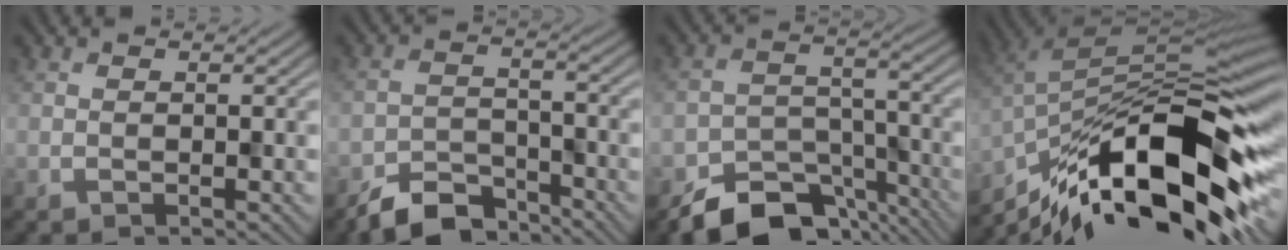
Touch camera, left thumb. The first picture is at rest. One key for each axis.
{"total": 6.2, "fx": -5.2, "fy": 2.5, "fz": 2.3, "tx": -0.040, "ty": -0.010, "tz": -0.098}
{"total": 9.9, "fx": -7.5, "fy": 5.0, "fz": 4.0, "tx": -0.062, "ty": -0.020, "tz": -0.121}
{"total": 16.7, "fx": -8.7, "fy": 5.7, "fz": 13.1, "tx": -0.244, "ty": -0.004, "tz": -0.160}